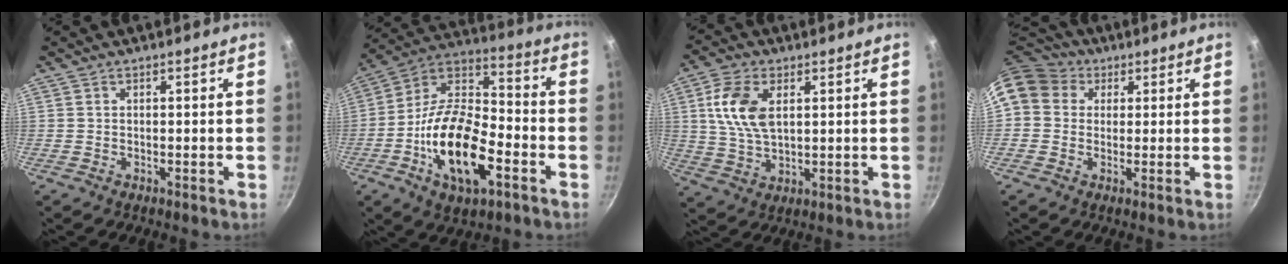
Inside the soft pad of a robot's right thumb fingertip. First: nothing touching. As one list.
[{"total": 20.8, "force": [-7.0, 10.1, 16.7], "torque": [-0.292, 0.040, -0.139]}, {"total": 10.1, "force": [2.7, 5.8, 7.9], "torque": [-0.150, -0.005, 0.052]}, {"total": 11.7, "force": [3.9, 9.8, 5.2], "torque": [-0.093, 0.022, 0.056]}]